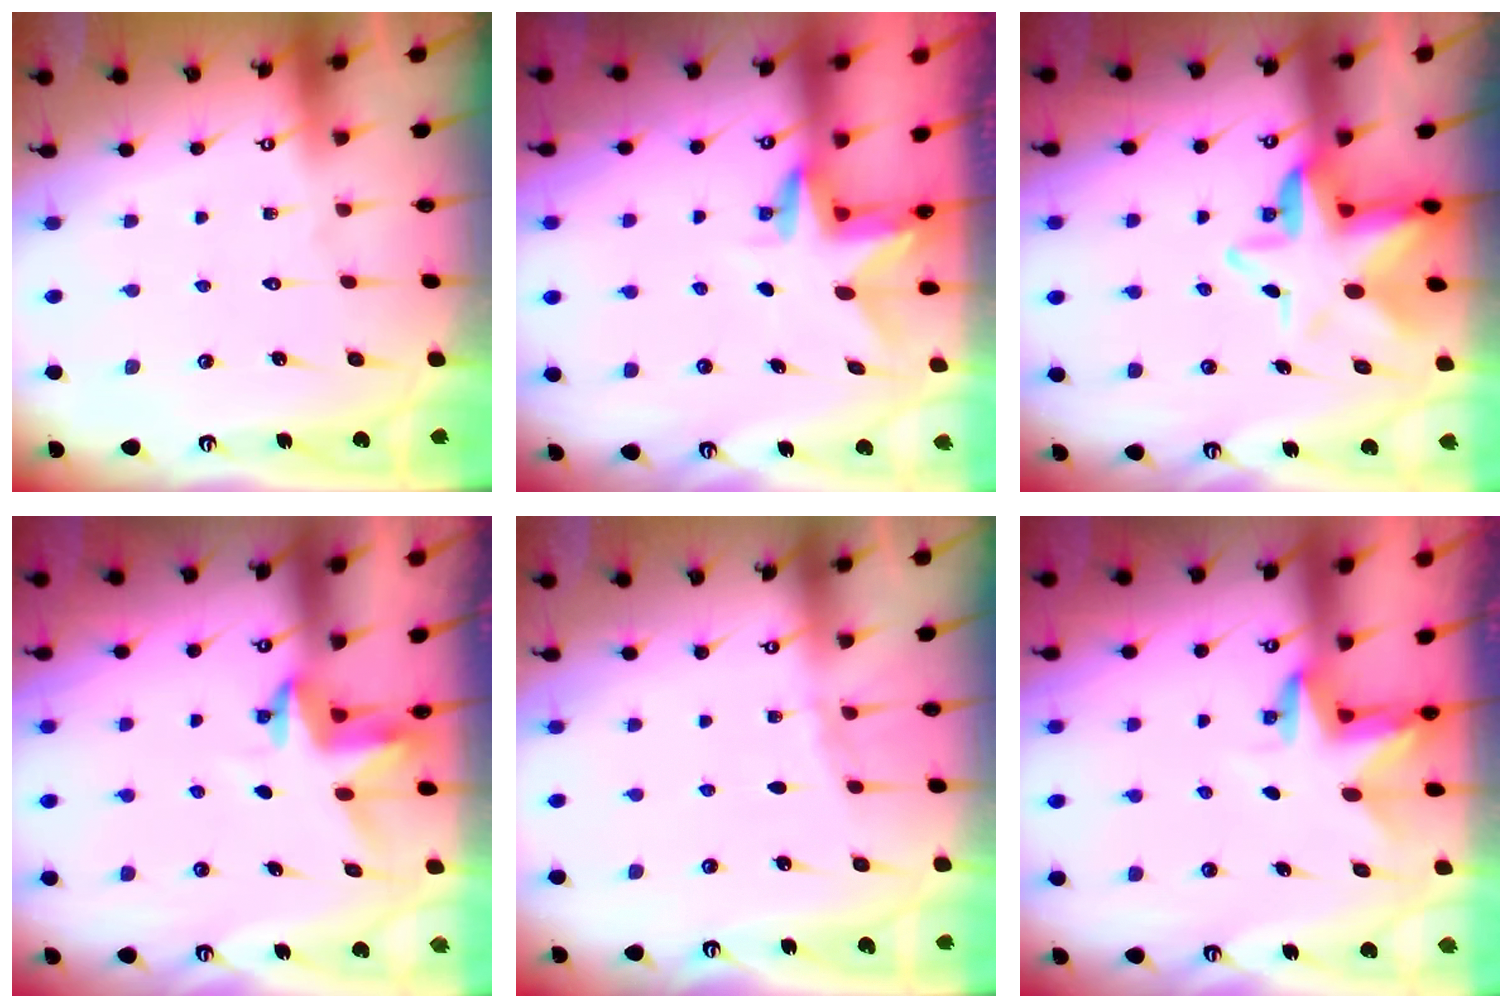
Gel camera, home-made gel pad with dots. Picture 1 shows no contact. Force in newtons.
{"total": 3.0, "press": 2.9, "slide": 0.2}
{"total": 9.6, "press": 9.5, "slide": 1.6}
{"total": 3.9, "press": 3.9, "slide": 0.4}
{"total": 2.1, "press": 2.0, "slide": 0.3}
{"total": 3.2, "press": 3.2, "slide": 0.1}